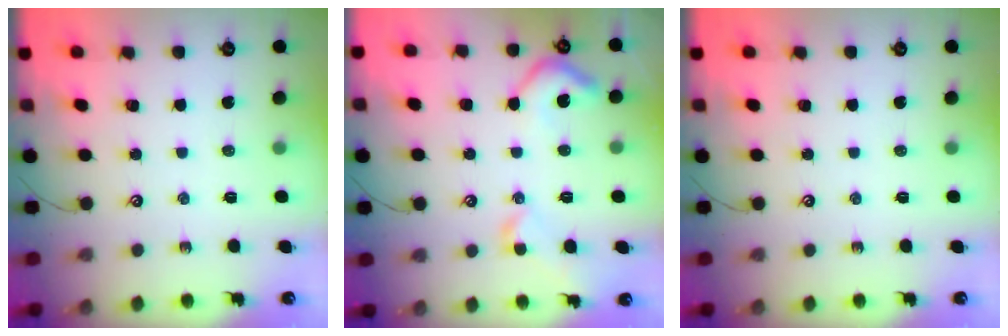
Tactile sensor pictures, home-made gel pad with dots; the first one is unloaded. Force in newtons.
{"total": 6.7, "press": 6.7, "slide": 0.8}
{"total": 0.0}